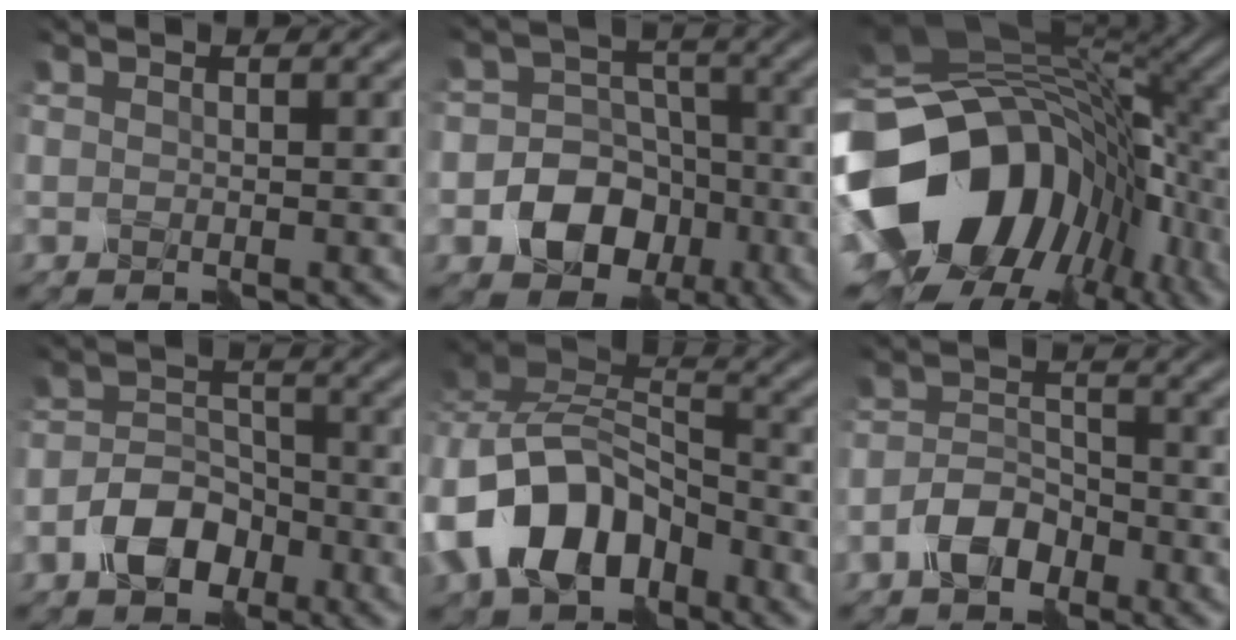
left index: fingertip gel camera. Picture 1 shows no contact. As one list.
[{"total": 7.1, "force": [-2.7, 5.8, 3.1], "torque": [-0.031, 0.002, -0.069]}, {"total": 18.0, "force": [-3.8, 14.0, 10.8], "torque": [-0.218, -0.018, -0.051]}, {"total": 4.5, "force": [-2.6, 2.8, 2.4], "torque": [-0.044, 0.006, -0.051]}, {"total": 10.6, "force": [-4.7, 7.1, 6.3], "torque": [-0.123, 0.006, -0.097]}, {"total": 3.5, "force": [-2.3, 1.9, 1.9], "torque": [-0.034, 0.011, -0.048]}]